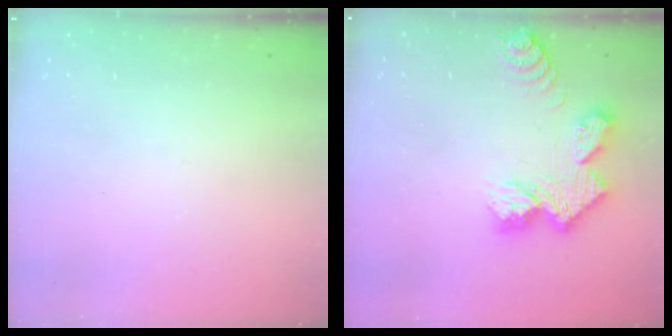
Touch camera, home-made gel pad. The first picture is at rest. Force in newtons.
{"total": 11.9, "press": 11.8, "slide": 1.0}